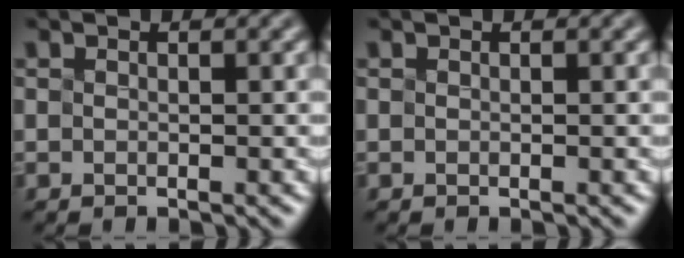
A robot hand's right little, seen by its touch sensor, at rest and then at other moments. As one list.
[{"total": 0.0}]